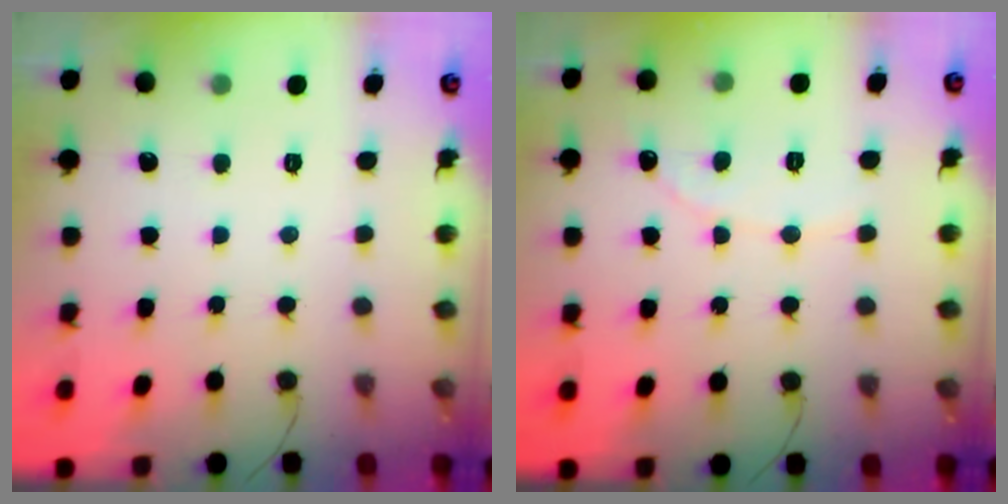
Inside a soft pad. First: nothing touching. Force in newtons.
{"total": 2.1, "press": 2.1, "slide": 0.1}